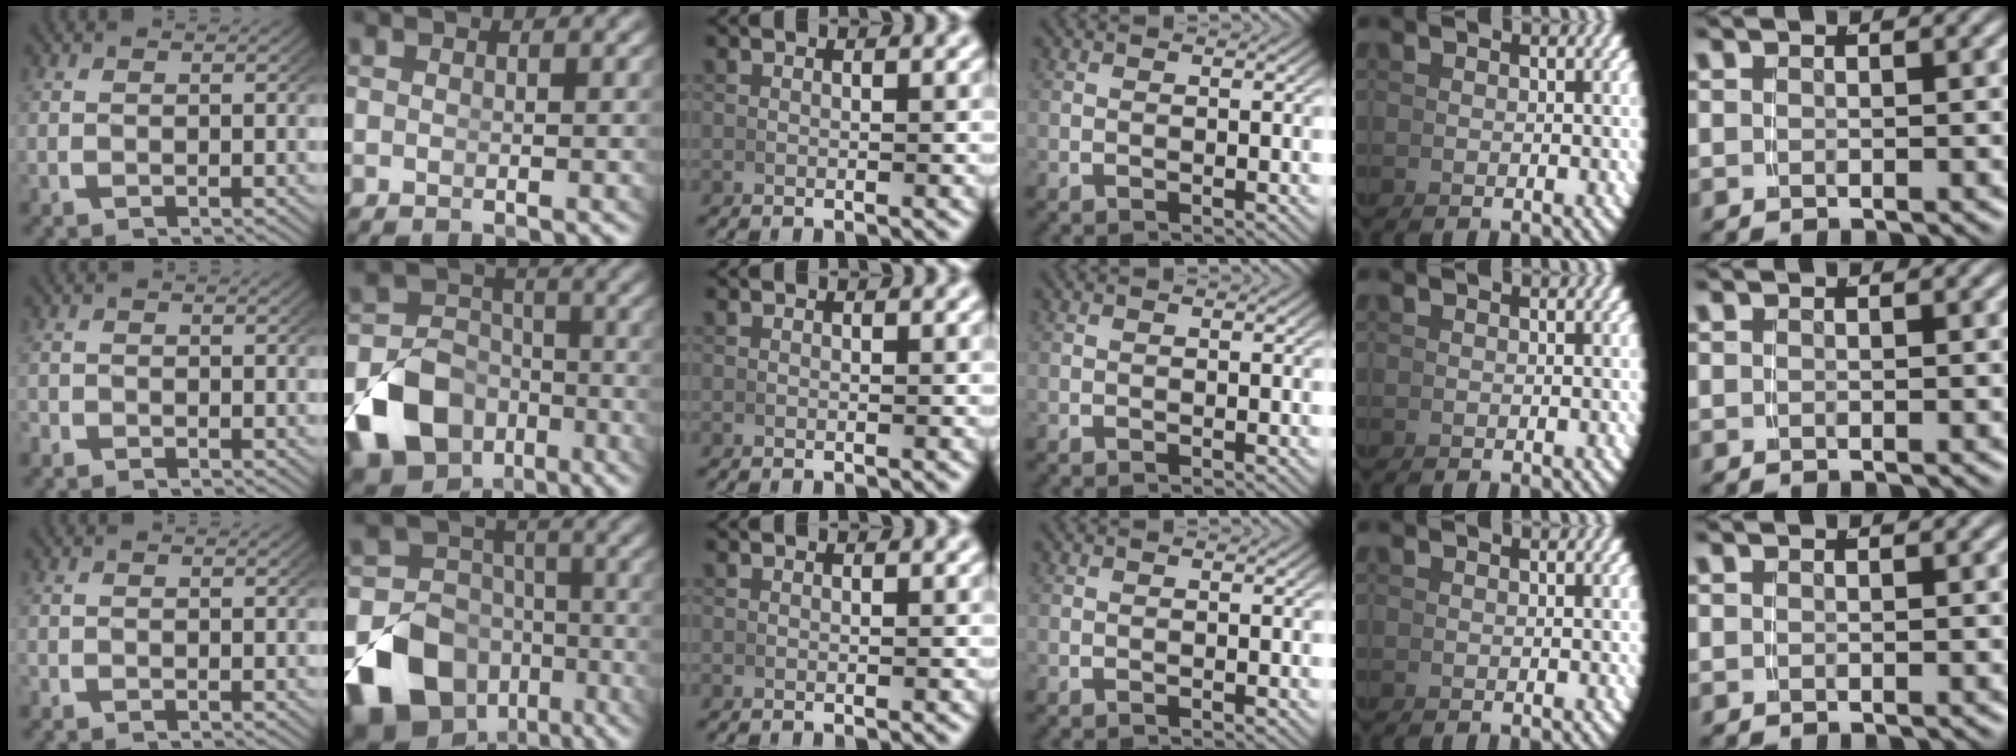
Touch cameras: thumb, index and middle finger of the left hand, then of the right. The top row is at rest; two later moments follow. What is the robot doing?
{"motion": "grasp_and_lifting", "object": "coin"}